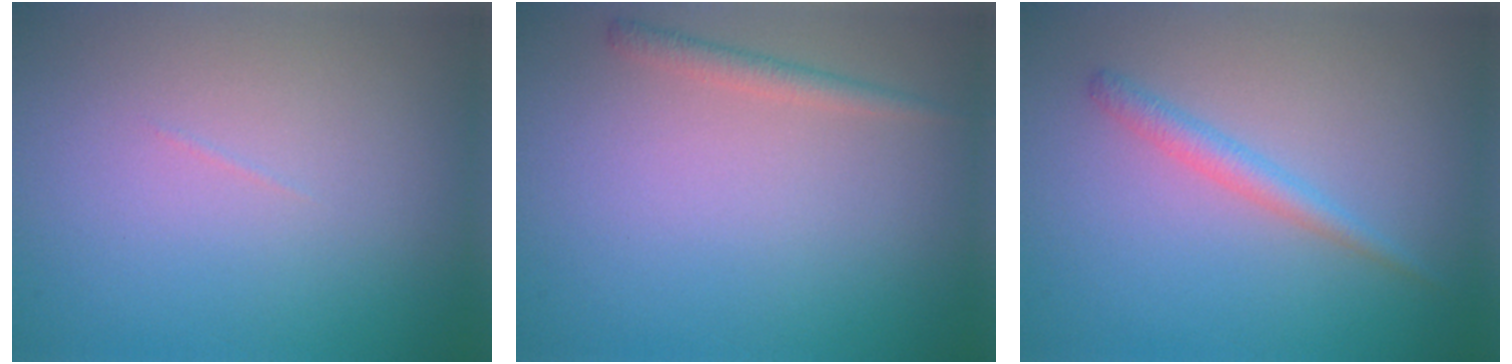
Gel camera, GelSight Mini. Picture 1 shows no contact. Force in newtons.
{"total": 1.4, "press": 1.4, "slide": 0.1}
{"total": 1.7, "press": 1.7, "slide": 0.1}